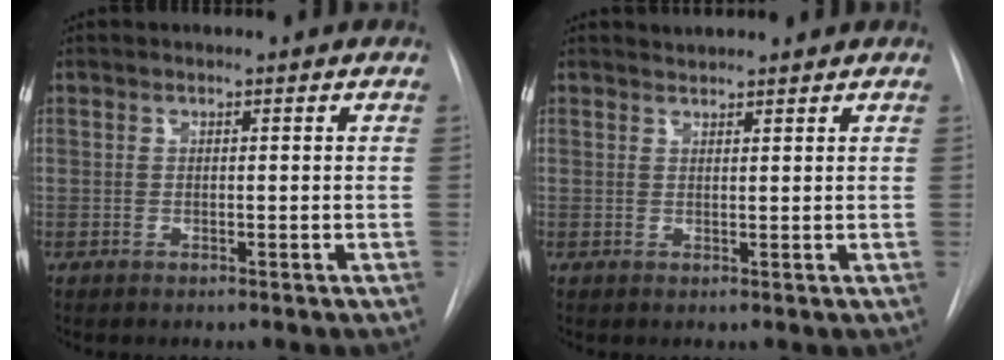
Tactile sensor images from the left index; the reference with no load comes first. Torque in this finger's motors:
{"motor_torque": [0.10, -0.05, -0.02, 0.01]}